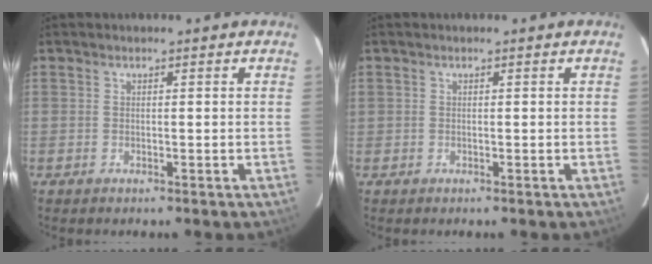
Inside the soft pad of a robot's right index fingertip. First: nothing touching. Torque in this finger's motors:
{"motor_torque": [1.00, 0.01, 0.53, 0.07]}